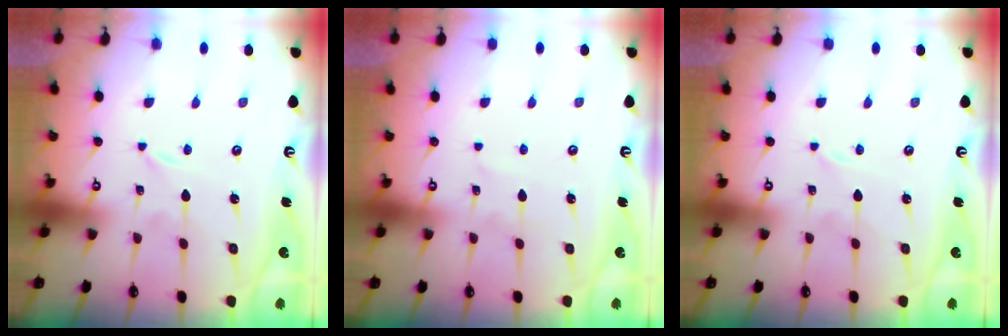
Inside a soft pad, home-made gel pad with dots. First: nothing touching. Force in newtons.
{"total": 2.7, "press": 2.7, "slide": 0.3}
{"total": 0.8, "press": 0.8, "slide": 0.1}